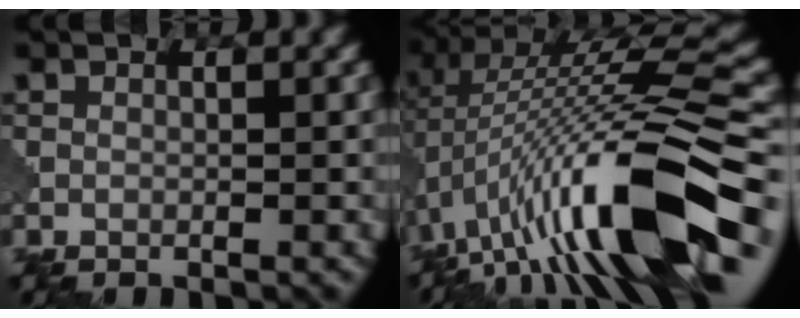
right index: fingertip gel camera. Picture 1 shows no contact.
{"total": 14.6, "force": [-2.9, 4.3, 13.7], "torque": [-0.237, 0.024, -0.046]}